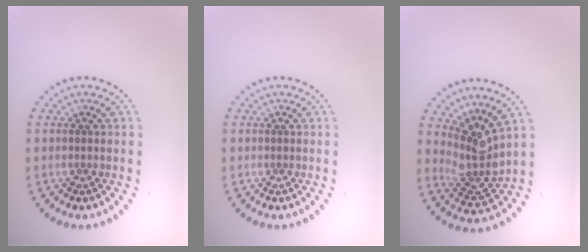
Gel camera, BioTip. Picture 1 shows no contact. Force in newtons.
{"total": 0.0}
{"total": 3.6, "press": 2.6, "slide": 2.5}